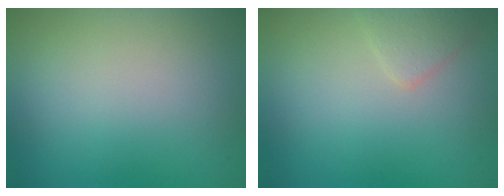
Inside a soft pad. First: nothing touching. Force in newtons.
{"total": 1.6, "press": 1.6, "slide": 0.1}